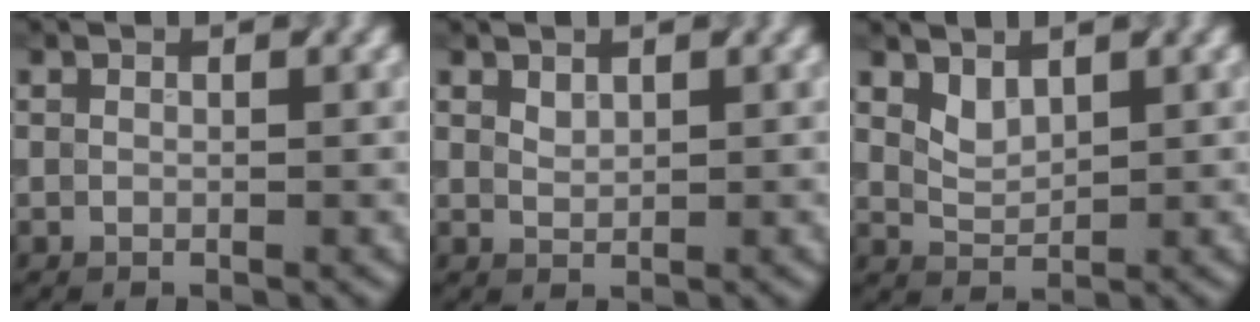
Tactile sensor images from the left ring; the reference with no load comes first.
{"total": 0.8, "force": [0.6, 0.4, 0.4], "torque": [-0.007, 0.005, 0.017]}
{"total": 1.4, "force": [1.0, 0.7, 0.7], "torque": [-0.018, -0.002, 0.029]}